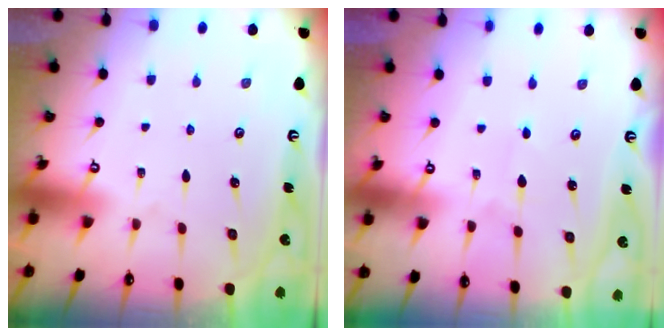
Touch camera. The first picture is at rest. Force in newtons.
{"total": 1.6, "press": 1.6, "slide": 0.1}